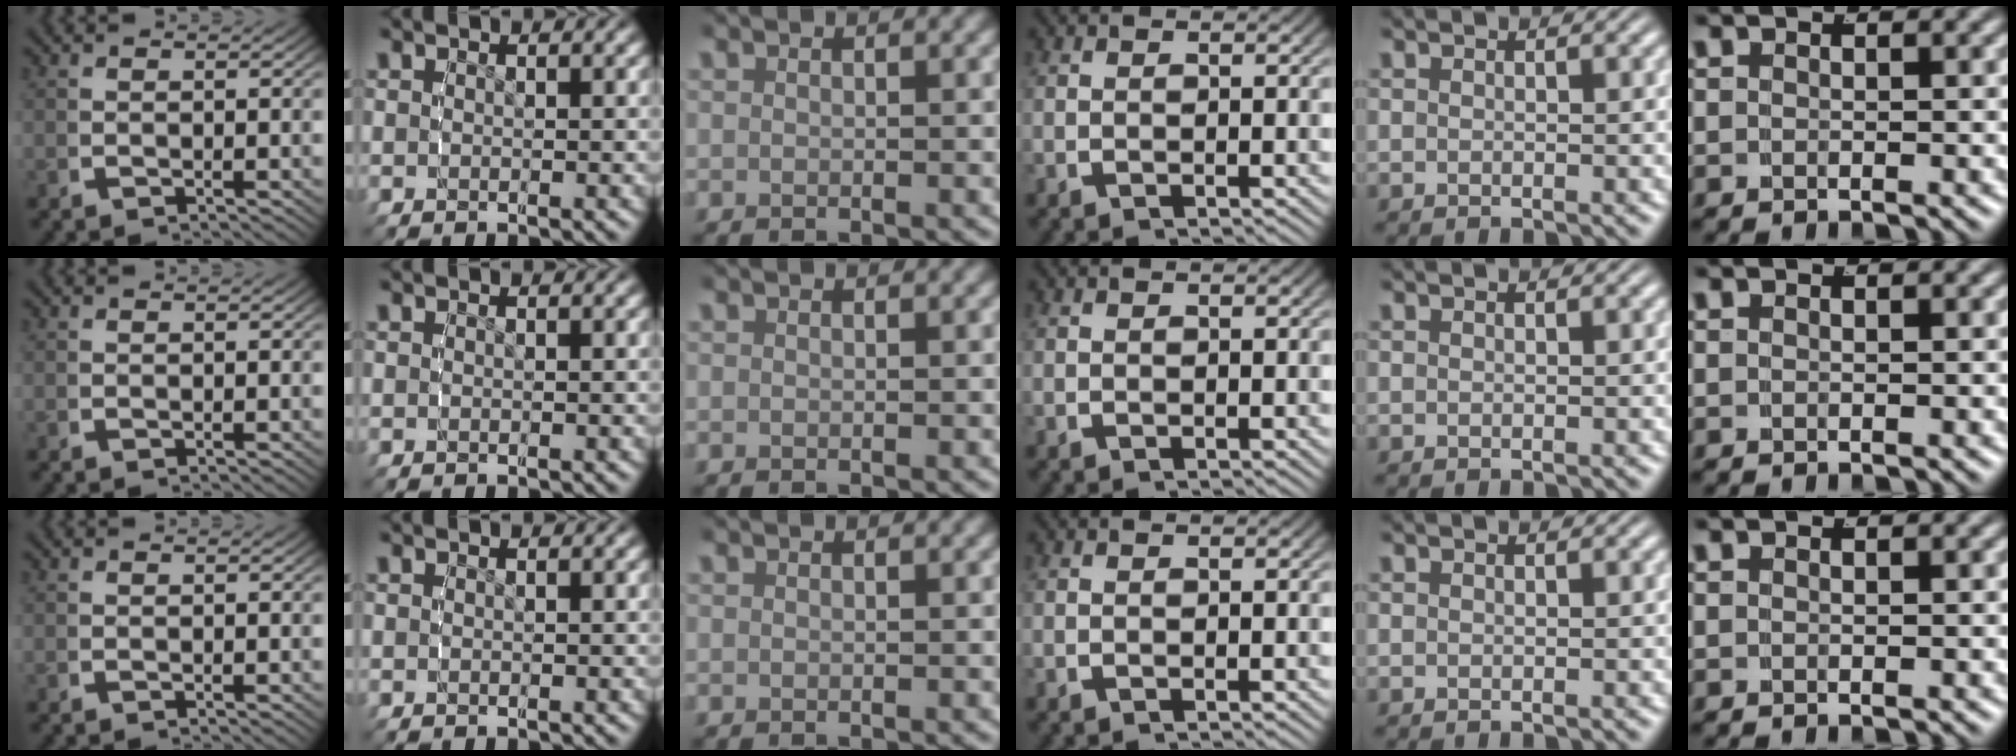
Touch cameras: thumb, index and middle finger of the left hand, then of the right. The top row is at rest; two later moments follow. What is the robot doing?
{"motion": "reach", "object": "jacket"}